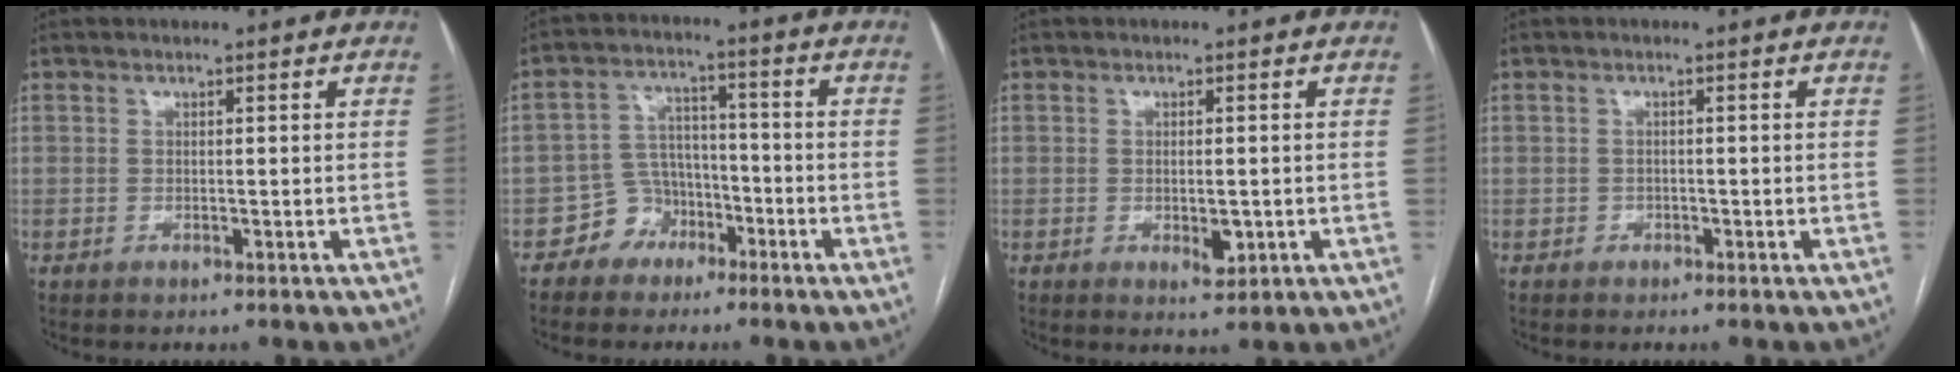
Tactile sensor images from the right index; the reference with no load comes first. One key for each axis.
{"total": 6.0, "fx": -3.6, "fy": 4.8, "fz": 1.0, "tx": -0.015, "ty": 0.020, "tz": -0.060}
{"total": 2.8, "fx": -0.6, "fy": 1.2, "fz": 2.5, "tx": -0.041, "ty": -0.005, "tz": -0.004}
{"total": 0.9, "fx": -0.5, "fy": 0.8, "fz": 0.0, "tx": -0.003, "ty": 0.004, "tz": -0.012}